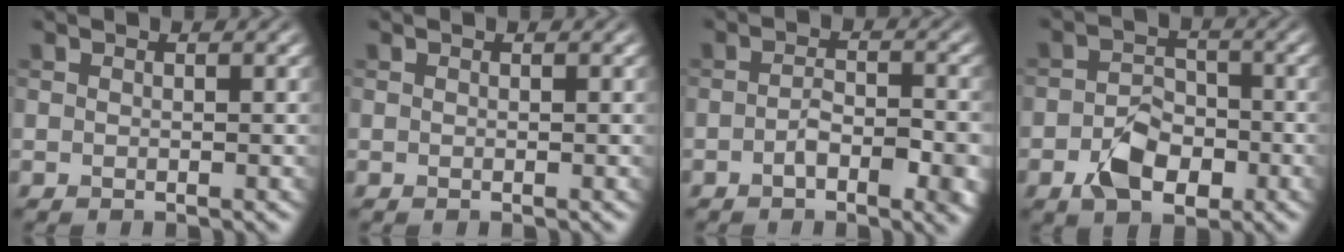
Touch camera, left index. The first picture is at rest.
{"total": 0.0}
{"total": 3.8, "force": [-1.5, 1.4, 3.2], "torque": [-0.057, -0.001, -0.025]}
{"total": 4.7, "force": [-2.2, 3.0, 2.8], "torque": [-0.050, -0.002, -0.043]}